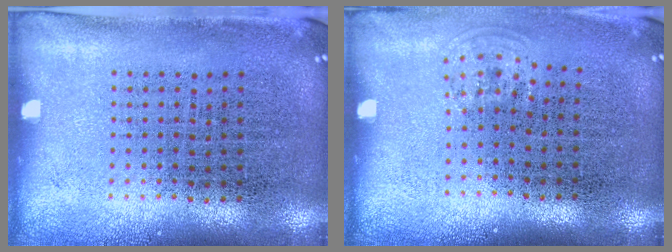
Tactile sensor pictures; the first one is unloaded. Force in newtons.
{"total": 0.8, "press": 0.6, "slide": 0.5}